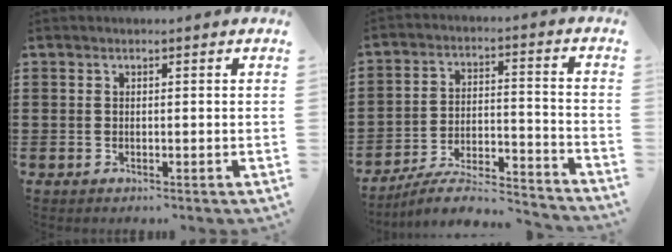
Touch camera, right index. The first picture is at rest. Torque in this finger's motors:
{"motor_torque": [0.58, 1.05, -1.01, -0.21]}